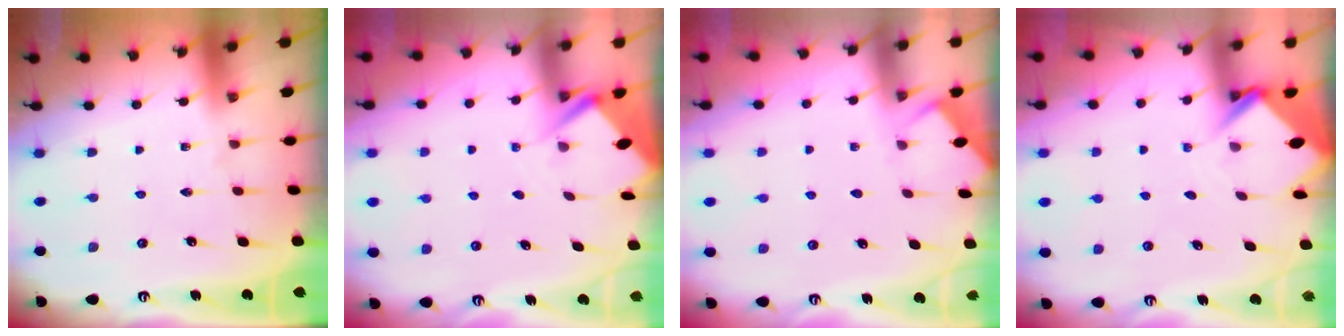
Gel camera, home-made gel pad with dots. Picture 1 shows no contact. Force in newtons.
{"total": 2.7, "press": 2.7, "slide": 0.3}
{"total": 2.0, "press": 1.9, "slide": 0.3}
{"total": 3.7, "press": 3.7, "slide": 0.2}